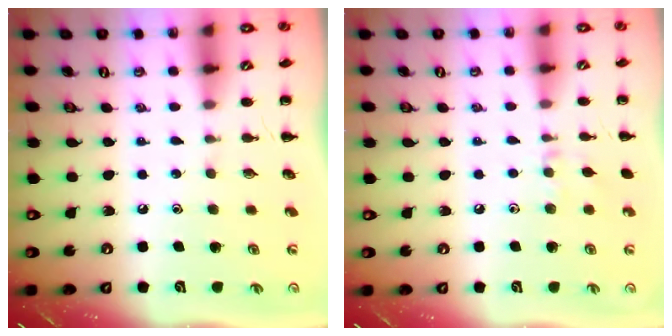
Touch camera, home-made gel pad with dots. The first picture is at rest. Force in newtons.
{"total": 6.5, "press": 6.1, "slide": 2.0}